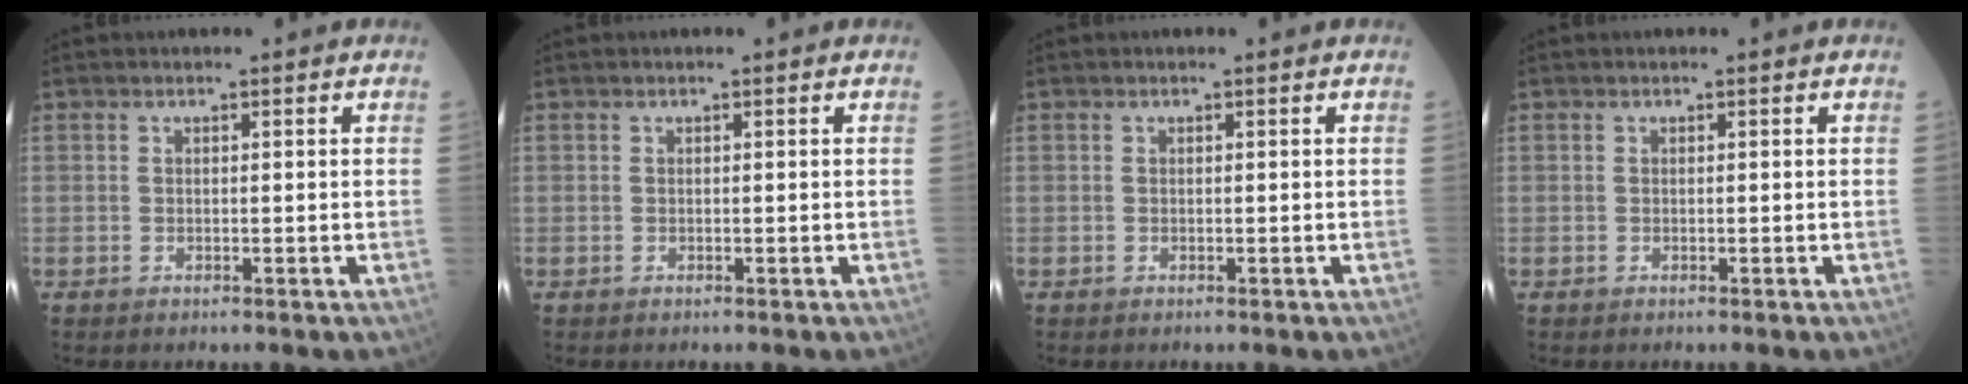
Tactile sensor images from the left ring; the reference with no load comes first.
{"total": 0.0}
{"total": 0.0}
{"total": 0.0}